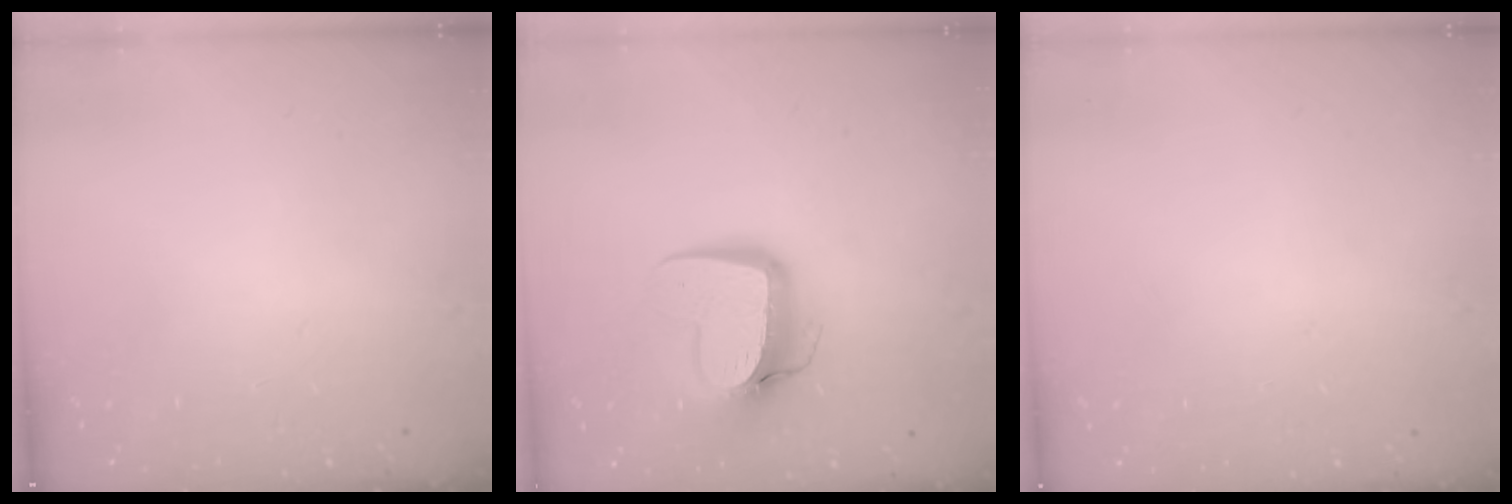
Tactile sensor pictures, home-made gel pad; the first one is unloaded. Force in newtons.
{"total": 12.4, "press": 12.3, "slide": 1.2}
{"total": 0.0}